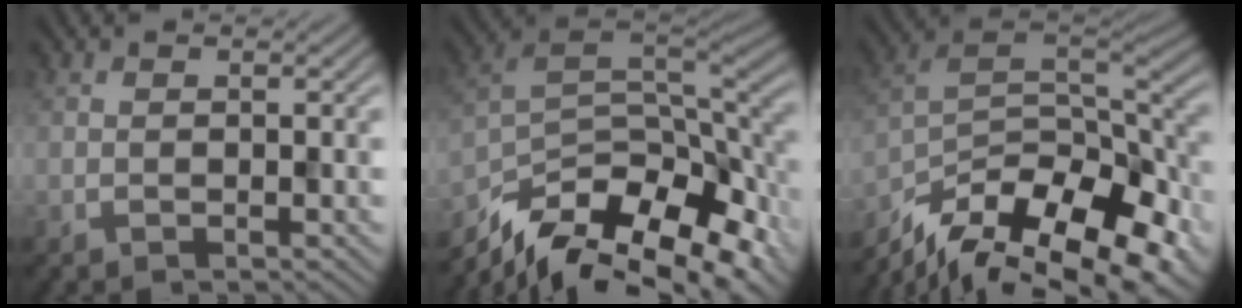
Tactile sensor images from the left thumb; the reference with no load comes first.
{"total": 15.6, "force": [-10.6, 6.3, 9.5], "torque": [-0.207, -0.026, -0.168]}
{"total": 17.2, "force": [-12.3, 6.8, 9.8], "torque": [-0.218, -0.040, -0.178]}